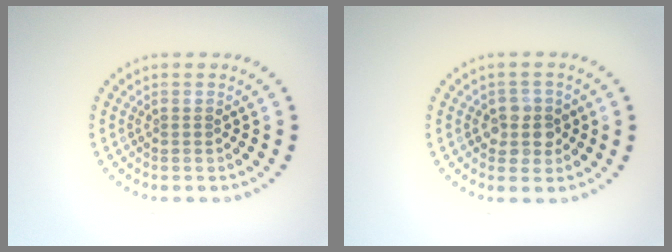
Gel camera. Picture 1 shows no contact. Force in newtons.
{"total": 2.7, "press": 2.5, "slide": 1.0}